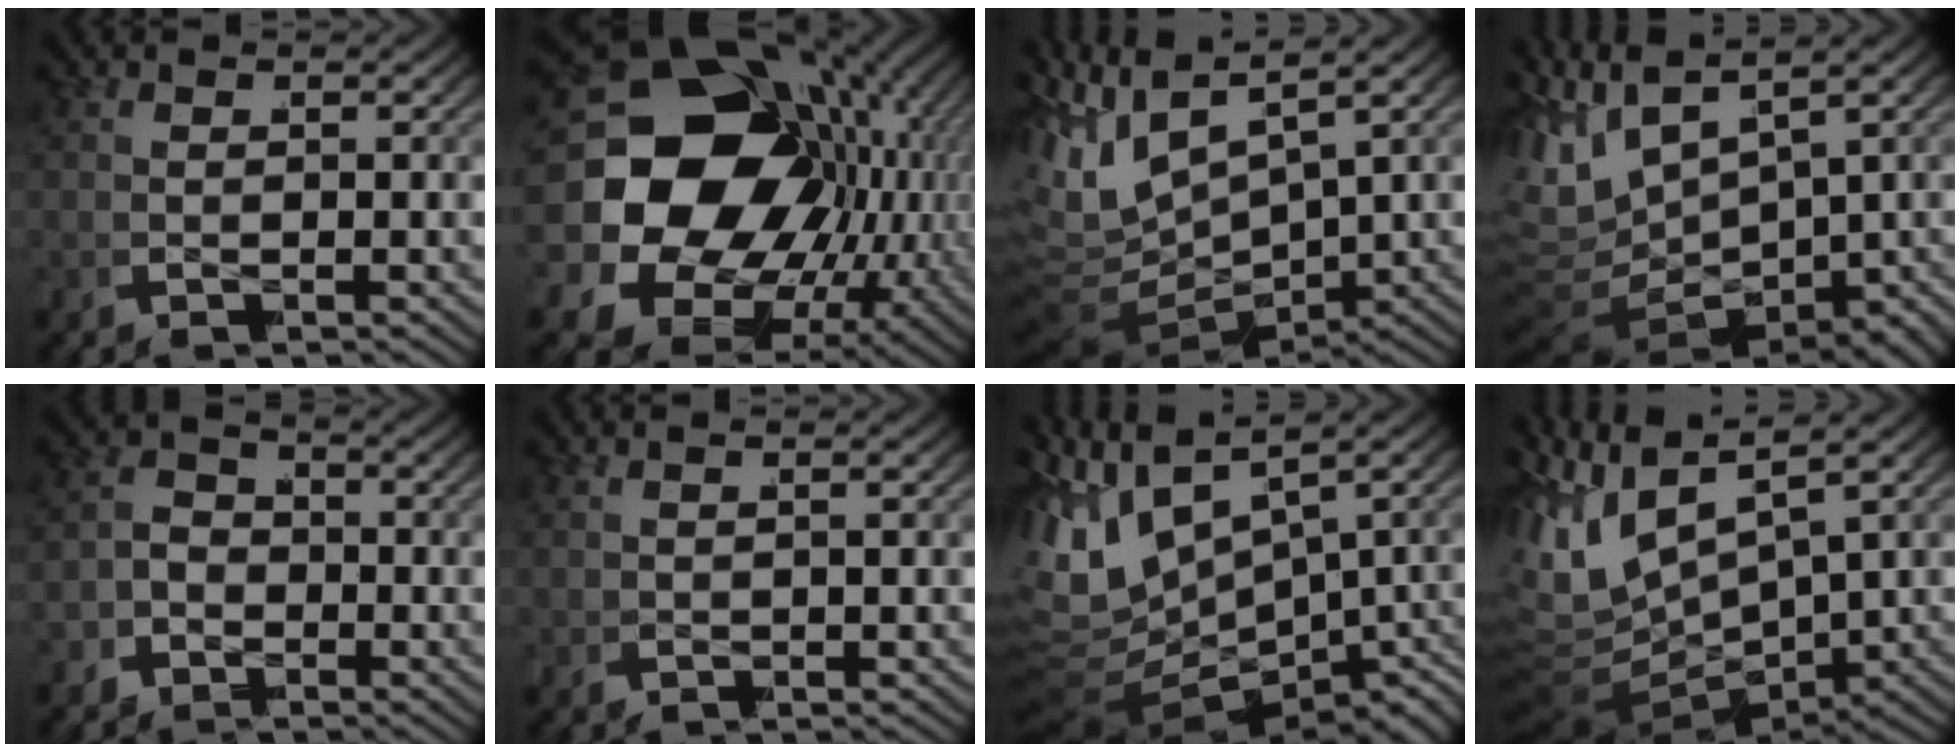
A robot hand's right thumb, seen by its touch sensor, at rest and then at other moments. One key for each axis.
{"total": 27.9, "fx": 1.5, "fy": 20.1, "fz": 19.2, "tx": -0.320, "ty": -0.027, "tz": 0.013}
{"total": 10.6, "fx": 0.7, "fy": 7.6, "fz": 7.4, "tx": -0.175, "ty": -0.020, "tz": 0.016}
{"total": 9.8, "fx": 0.0, "fy": 6.7, "fz": 7.2, "tx": -0.166, "ty": -0.024, "tz": 0.007}
{"total": 3.4, "fx": -0.8, "fy": 2.8, "fz": 1.6, "tx": -0.008, "ty": 0.007, "tz": -0.034}
{"total": 1.2, "fx": 0.7, "fy": -1.0, "fz": -0.3, "tx": 0.013, "ty": 0.011, "tz": 0.009}
{"total": 15.4, "fx": -1.3, "fy": 11.1, "fz": 10.5, "tx": -0.217, "ty": -0.022, "tz": -0.013}
{"total": 11.7, "fx": 1.0, "fy": 8.3, "fz": 8.1, "tx": -0.194, "ty": -0.015, "tz": 0.019}